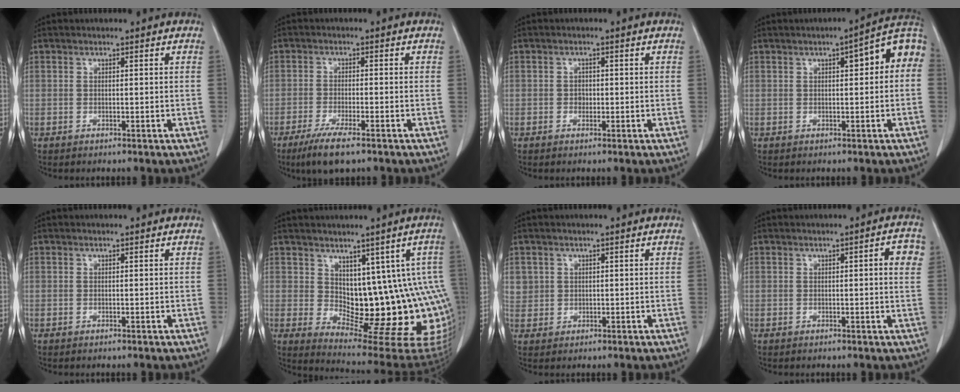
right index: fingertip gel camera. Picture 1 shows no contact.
{"total": 6.4, "force": [-4.3, 0.8, 4.7], "torque": [-0.084, -0.015, -0.071]}
{"total": 1.1, "force": [-0.2, 1.0, 0.5], "torque": [-0.005, 0.004, -0.002]}
{"total": 7.8, "force": [1.8, 1.7, 7.4], "torque": [-0.094, 0.033, 0.015]}
{"total": 0.0}
{"total": 14.4, "force": [1.5, 7.2, 12.3], "torque": [-0.131, 0.006, 0.038]}
{"total": 2.9, "force": [1.1, 2.6, 0.2], "torque": [0.010, 0.004, 0.023]}
{"total": 3.6, "force": [0.9, 0.6, 3.5], "torque": [-0.035, 0.005, 0.006]}